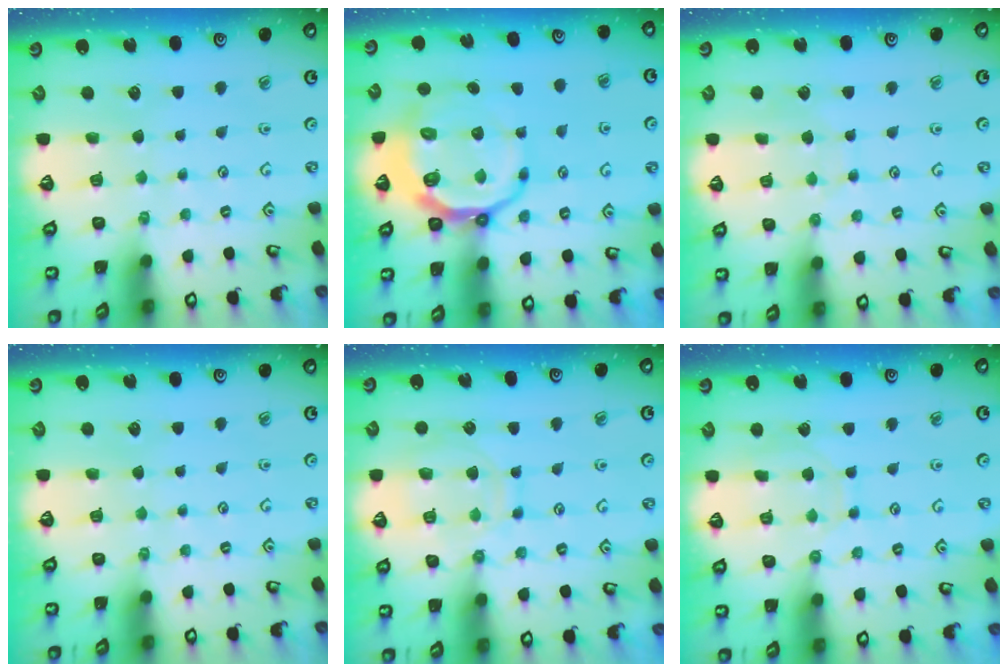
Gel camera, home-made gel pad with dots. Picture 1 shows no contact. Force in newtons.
{"total": 11.9, "press": 11.4, "slide": 3.3}
{"total": 4.9, "press": 4.9, "slide": 0.4}
{"total": 0.0}
{"total": 12.2, "press": 12.1, "slide": 1.1}
{"total": 6.9, "press": 6.8, "slide": 0.8}